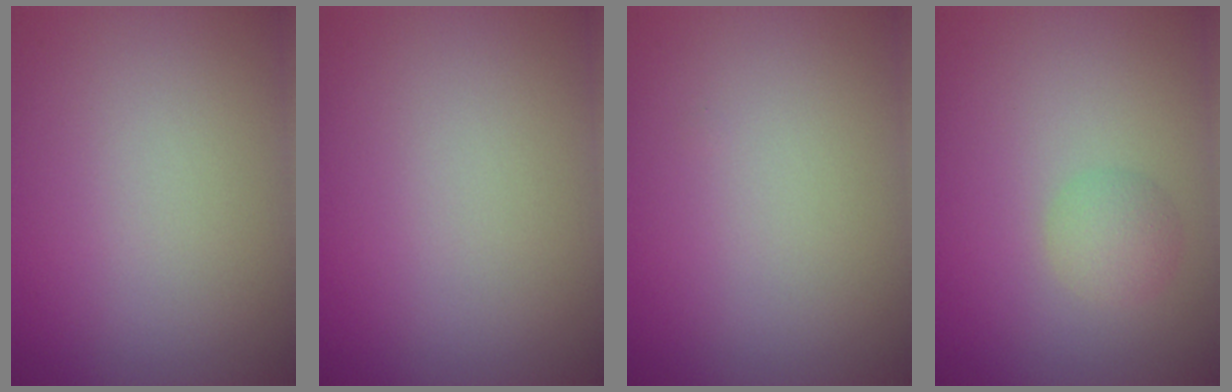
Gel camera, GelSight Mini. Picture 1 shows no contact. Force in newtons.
{"total": 0.0}
{"total": 0.0}
{"total": 2.0, "press": 2.0, "slide": 0.0}